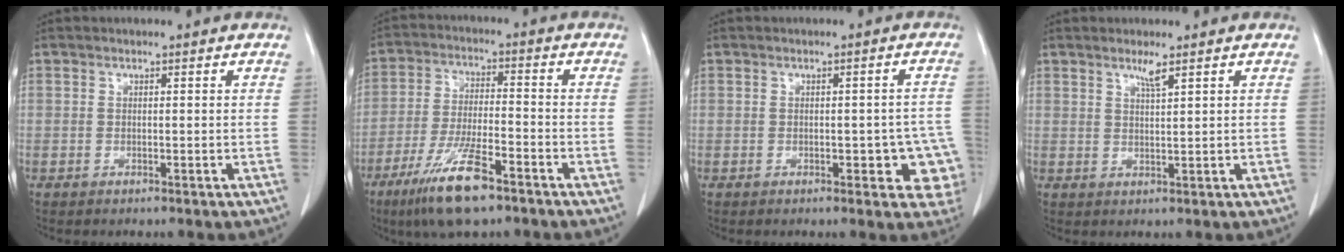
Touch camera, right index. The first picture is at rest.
{"total": 11.2, "force": [-7.1, 2.1, 8.3], "torque": [-0.166, -0.021, -0.127]}
{"total": 6.6, "force": [-1.9, 2.8, 5.7], "torque": [-0.037, 0.013, -0.020]}
{"total": 2.1, "force": [1.5, -0.2, 1.5], "torque": [-0.030, -0.003, 0.030]}